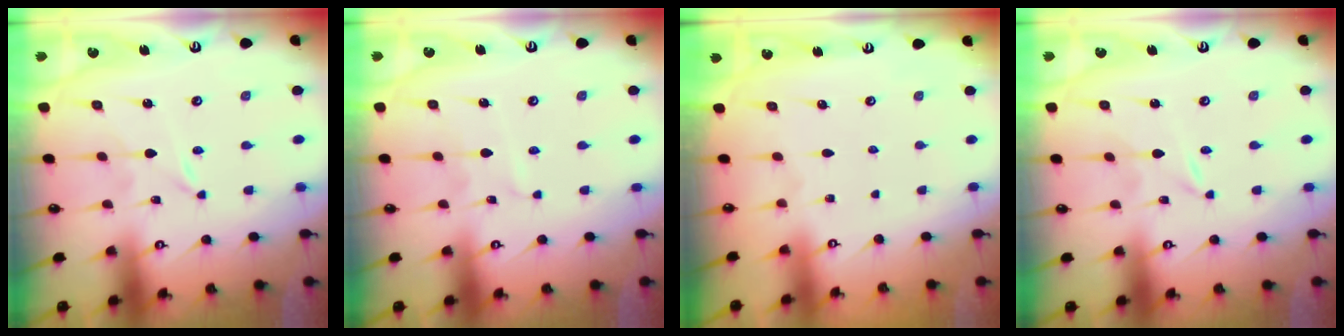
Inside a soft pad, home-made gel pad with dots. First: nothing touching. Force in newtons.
{"total": 2.5, "press": 2.5, "slide": 0.3}
{"total": 0.0}
{"total": 0.0}